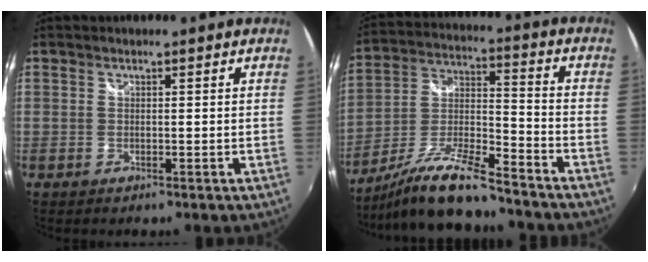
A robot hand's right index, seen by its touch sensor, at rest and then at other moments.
{"total": 10.7, "force": [-9.3, 0.4, 5.3], "torque": [-0.115, 0.001, -0.176]}